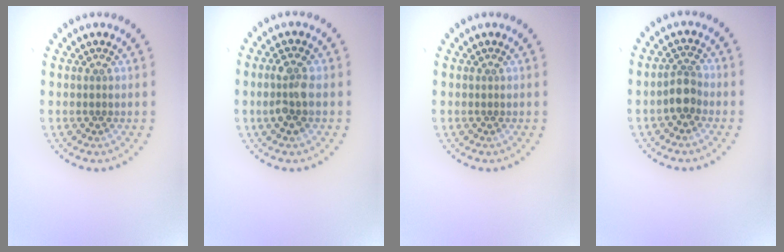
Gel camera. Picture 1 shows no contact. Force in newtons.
{"total": 2.8, "press": 2.7, "slide": 0.5}
{"total": 0.0}
{"total": 2.2, "press": 1.9, "slide": 1.1}